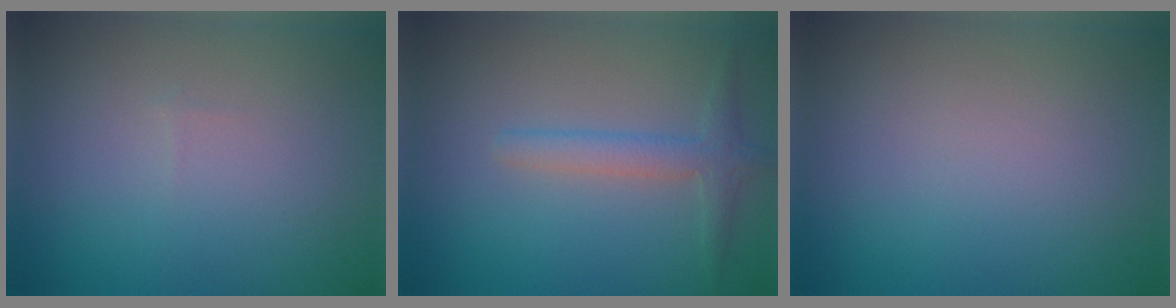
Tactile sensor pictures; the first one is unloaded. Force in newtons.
{"total": 2.4, "press": 2.4, "slide": 0.1}
{"total": 0.0}